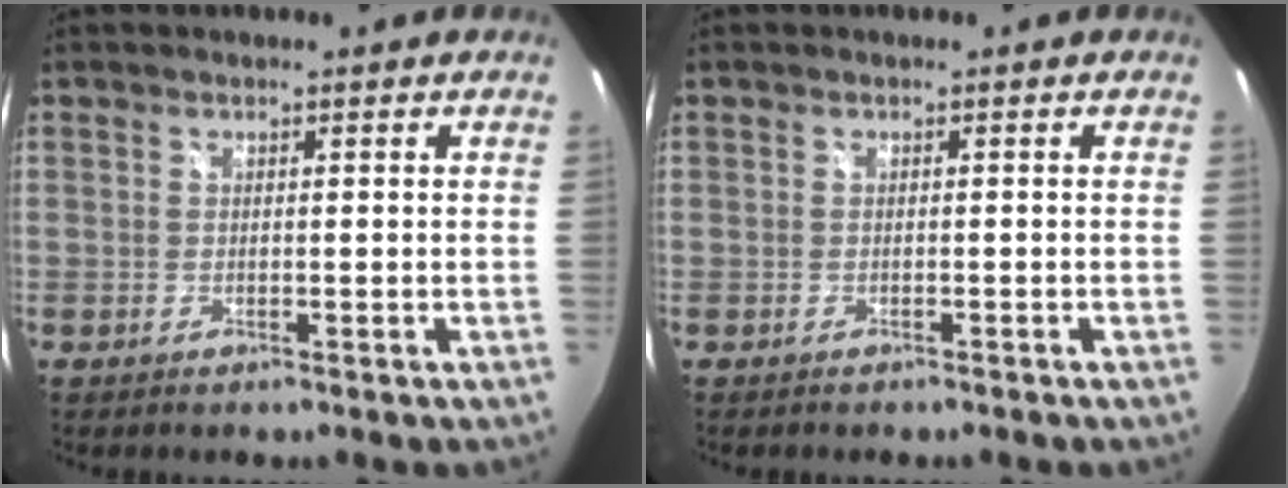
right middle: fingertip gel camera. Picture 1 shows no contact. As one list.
[{"total": 0.9, "force": [-0.8, 0.3, 0.2], "torque": [-0.006, -0.003, -0.011]}]